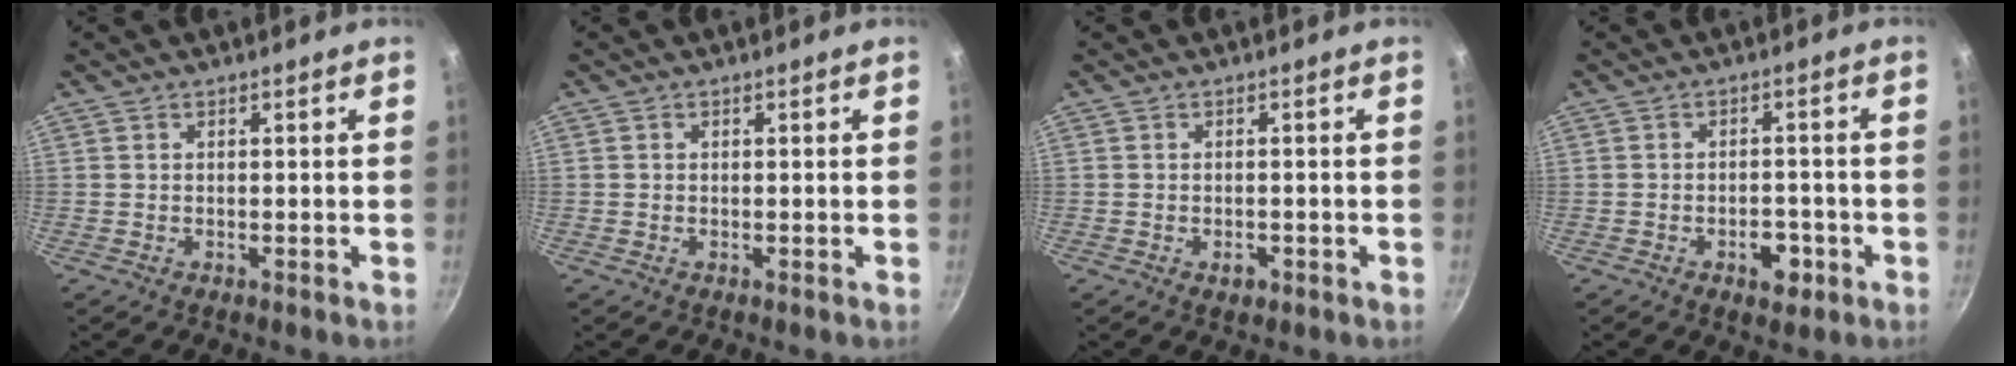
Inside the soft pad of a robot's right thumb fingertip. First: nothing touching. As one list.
[{"total": 0.0}, {"total": 2.0, "force": [-0.9, 1.1, 1.4], "torque": [-0.017, 0.006, -0.010]}, {"total": 4.9, "force": [-2.2, 2.9, 3.2], "torque": [-0.029, 0.015, -0.027]}]